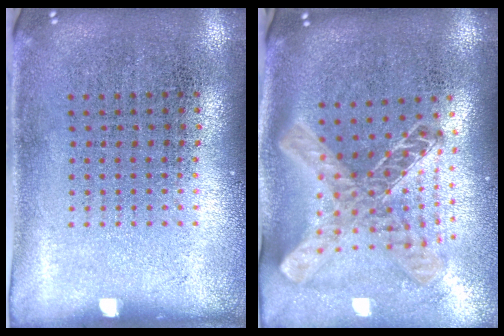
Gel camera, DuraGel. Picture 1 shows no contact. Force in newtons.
{"total": 1.8, "press": 1.5, "slide": 0.9}